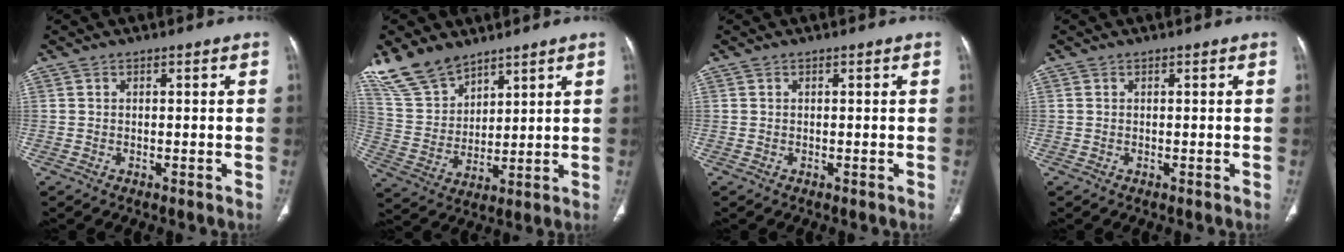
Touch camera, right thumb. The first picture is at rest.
{"total": 11.1, "force": [8.8, 5.7, 3.7], "torque": [-0.063, -0.038, 0.191]}
{"total": 0.0}
{"total": 0.0}